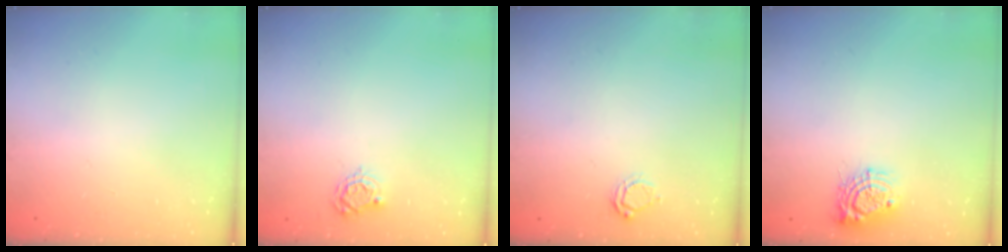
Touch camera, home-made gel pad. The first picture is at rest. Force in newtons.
{"total": 4.4, "press": 4.4, "slide": 0.5}
{"total": 4.9, "press": 4.9, "slide": 0.3}
{"total": 9.5, "press": 9.5, "slide": 0.7}